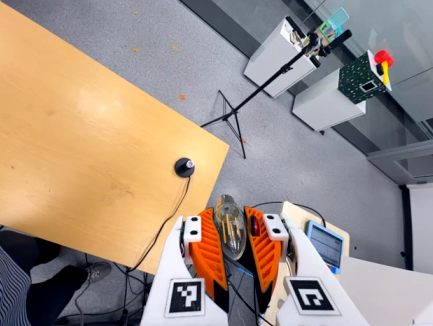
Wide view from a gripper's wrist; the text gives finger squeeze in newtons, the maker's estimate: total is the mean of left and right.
{"total": 21.2, "left": 25.6, "right": 16.8}